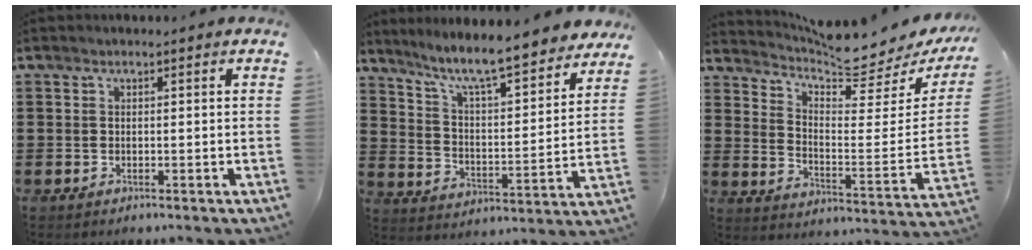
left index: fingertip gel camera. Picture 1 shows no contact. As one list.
[{"total": 8.3, "force": [7.3, 0.0, 4.0], "torque": [-0.107, -0.052, 0.117]}, {"total": 8.0, "force": [7.6, 0.2, 2.5], "torque": [-0.063, -0.078, 0.123]}]